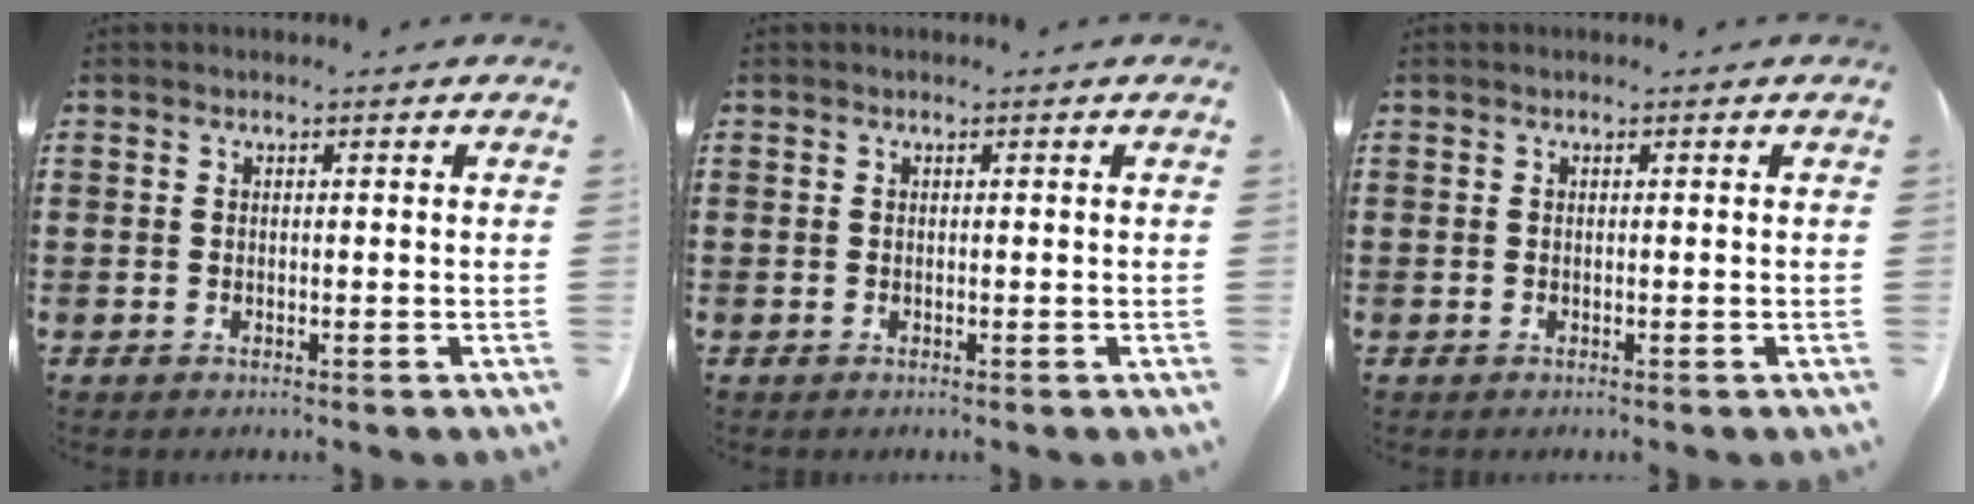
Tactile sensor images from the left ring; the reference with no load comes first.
{"total": 0.0}
{"total": 0.0}